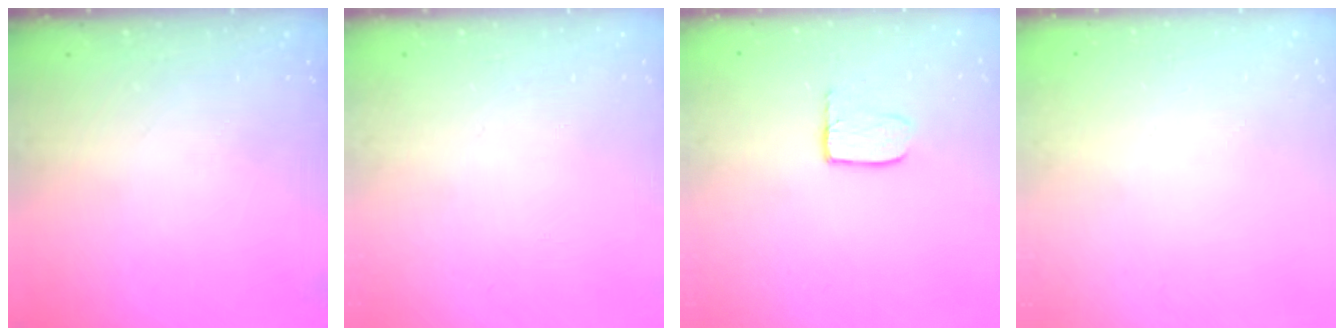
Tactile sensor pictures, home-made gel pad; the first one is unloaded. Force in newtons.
{"total": 0.0}
{"total": 3.4, "press": 3.4, "slide": 0.3}
{"total": 0.7, "press": 0.6, "slide": 0.3}